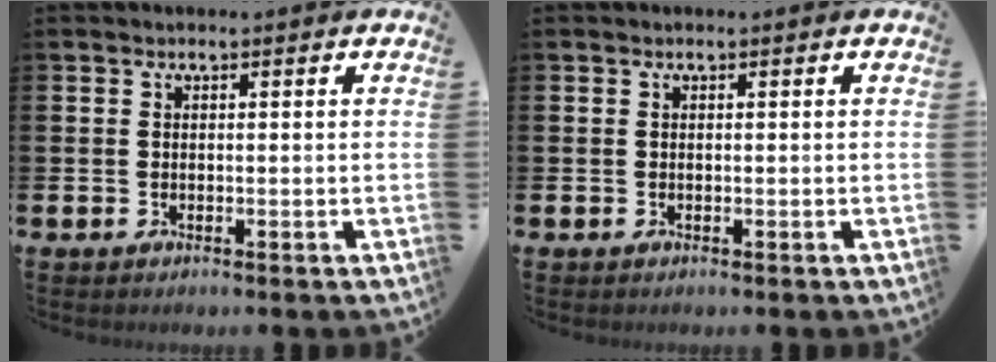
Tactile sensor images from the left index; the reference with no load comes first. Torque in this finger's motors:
{"motor_torque": [-0.03, 0.01, 0.04, 0.00]}